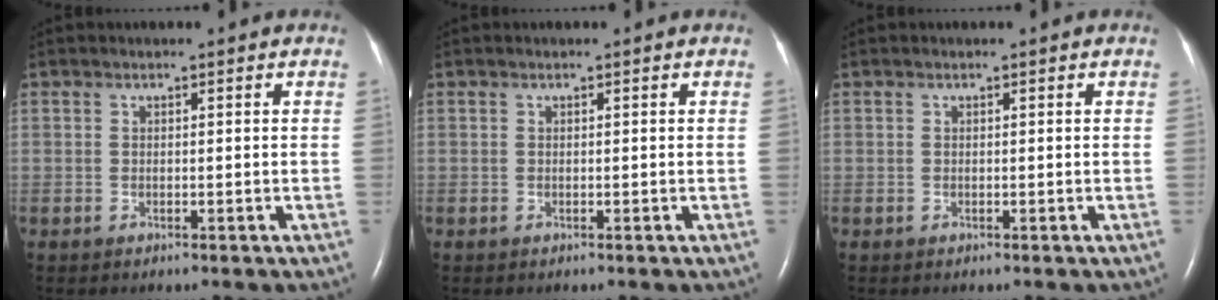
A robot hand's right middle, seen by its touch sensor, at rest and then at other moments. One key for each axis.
{"total": 0.0}
{"total": 0.0}